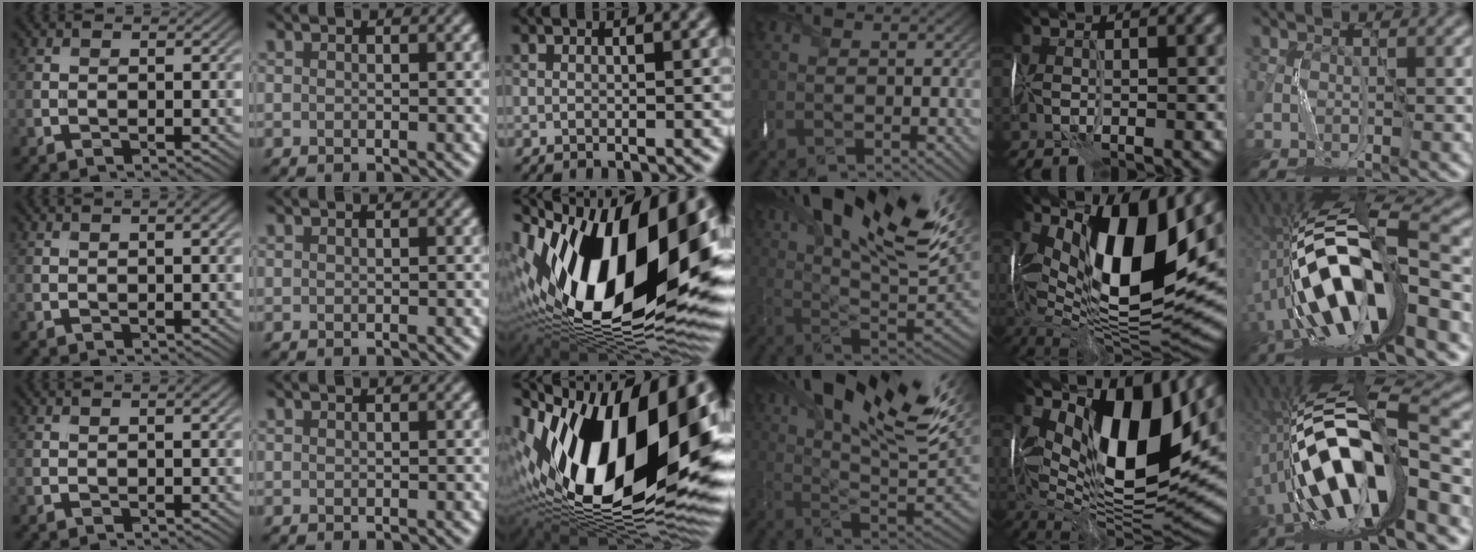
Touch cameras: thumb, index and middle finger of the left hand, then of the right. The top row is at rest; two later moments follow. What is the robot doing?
{"motion": "wrap", "object": "thread"}